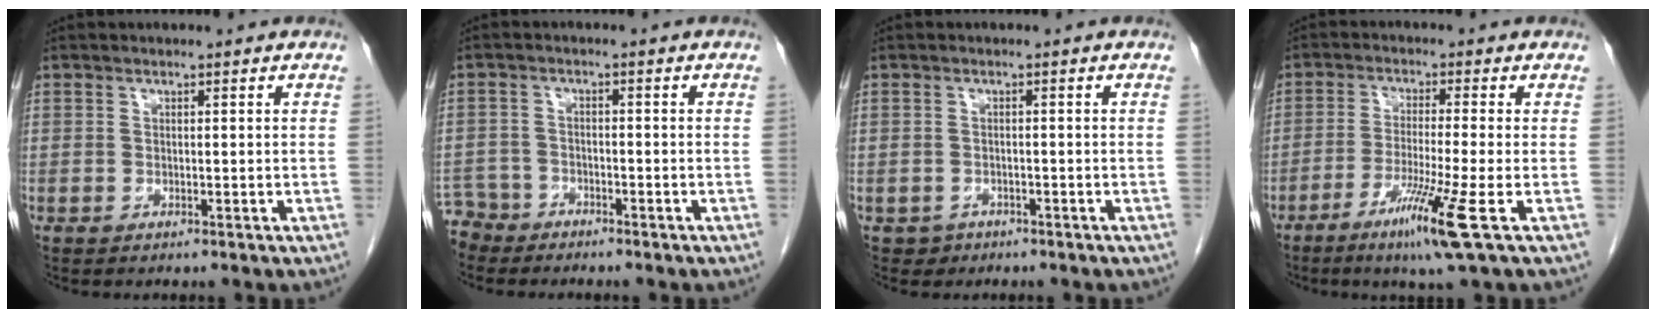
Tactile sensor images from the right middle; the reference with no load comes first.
{"total": 4.8, "force": [-4.3, 2.0, -0.7], "torque": [0.013, -0.003, -0.086]}
{"total": 1.7, "force": [-1.0, 1.4, -0.2], "torque": [0.002, 0.008, -0.014]}
{"total": 8.6, "force": [-4.1, -1.5, 7.4], "torque": [-0.135, -0.030, -0.077]}